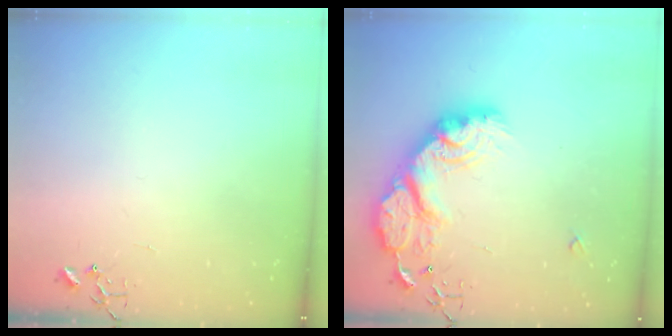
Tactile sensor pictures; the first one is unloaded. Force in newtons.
{"total": 22.6, "press": 22.5, "slide": 1.9}